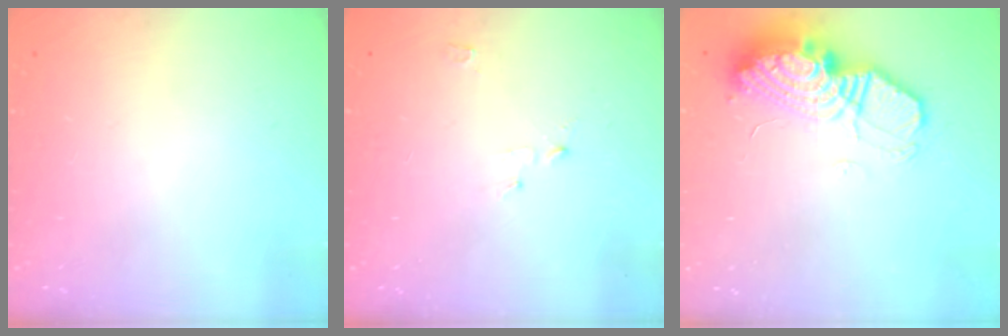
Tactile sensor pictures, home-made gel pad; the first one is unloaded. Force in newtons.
{"total": 2.7, "press": 2.6, "slide": 0.3}
{"total": 18.1, "press": 16.9, "slide": 6.5}